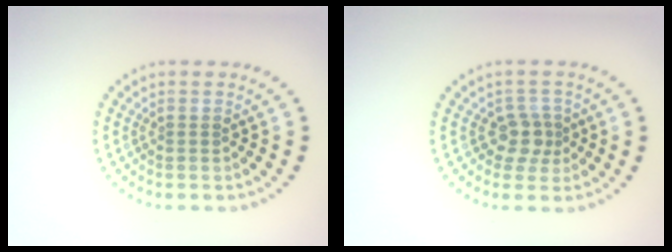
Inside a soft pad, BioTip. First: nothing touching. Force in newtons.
{"total": 2.2, "press": 1.8, "slide": 1.3}